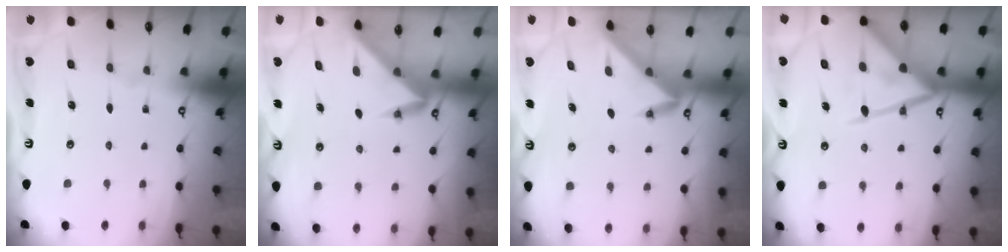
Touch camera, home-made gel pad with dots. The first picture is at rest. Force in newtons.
{"total": 3.5, "press": 3.5, "slide": 0.2}
{"total": 3.3, "press": 3.3, "slide": 0.2}
{"total": 17.5, "press": 17.4, "slide": 1.5}